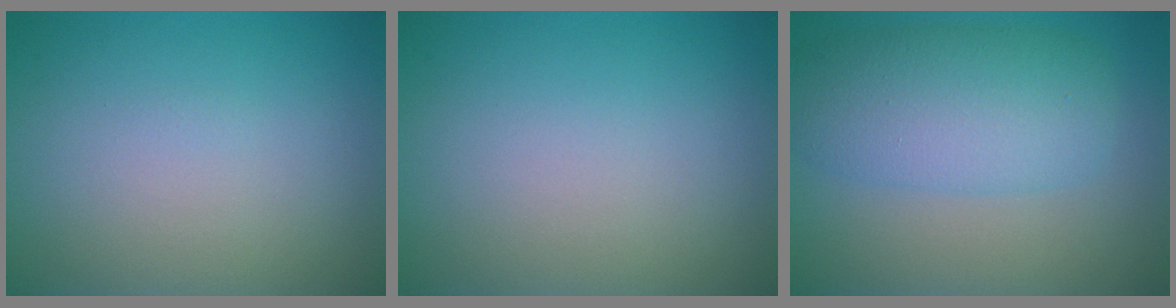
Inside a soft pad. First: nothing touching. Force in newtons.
{"total": 0.0}
{"total": 6.5, "press": 6.5, "slide": 0.1}